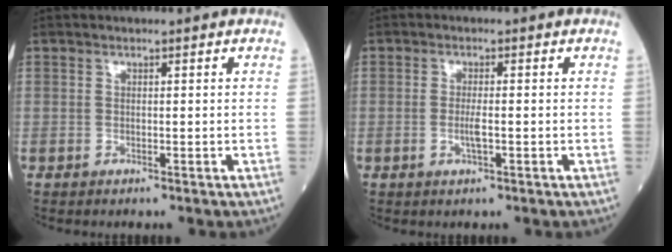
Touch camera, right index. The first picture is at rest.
{"total": 2.2, "force": [-0.6, 0.3, 2.1], "torque": [-0.044, -0.002, -0.012]}